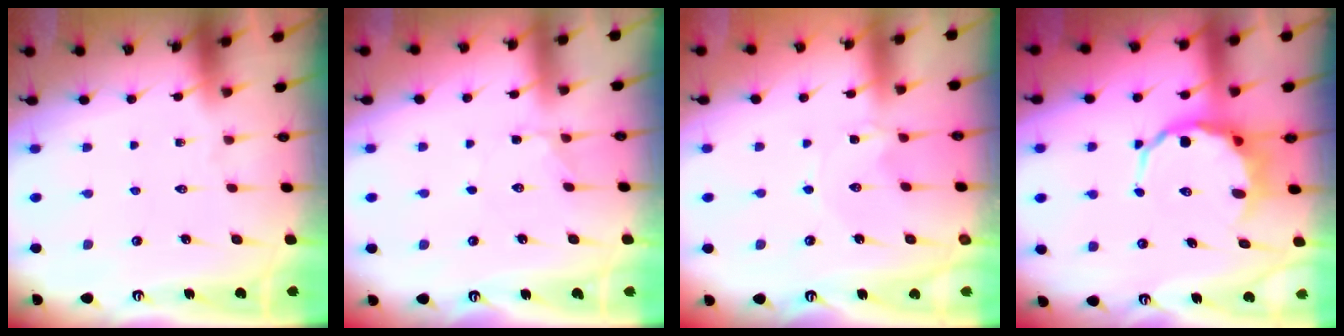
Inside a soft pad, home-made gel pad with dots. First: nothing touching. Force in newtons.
{"total": 2.2, "press": 2.2, "slide": 0.6}
{"total": 0.0}
{"total": 6.8, "press": 6.5, "slide": 1.7}